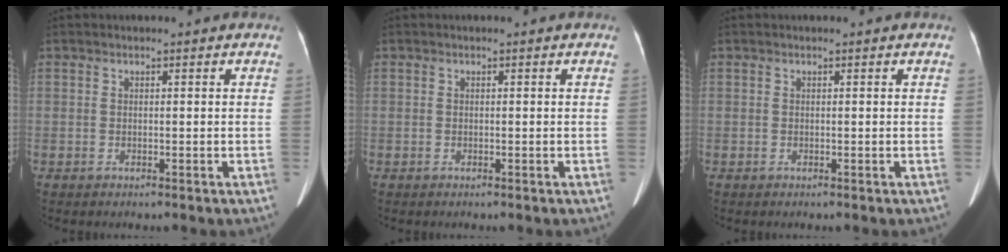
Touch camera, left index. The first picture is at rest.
{"total": 0.0}
{"total": 0.0}